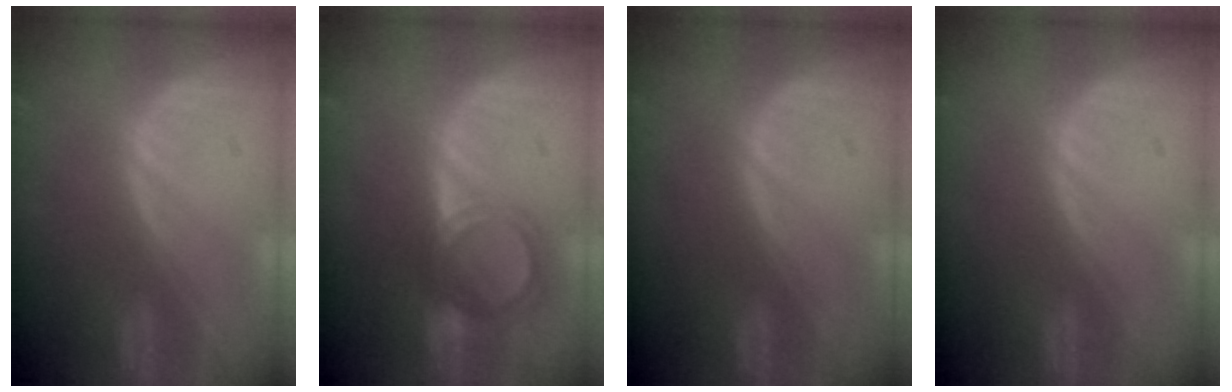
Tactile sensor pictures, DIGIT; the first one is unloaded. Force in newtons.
{"total": 6.0, "press": 5.4, "slide": 2.6}
{"total": 0.0}
{"total": 0.0}